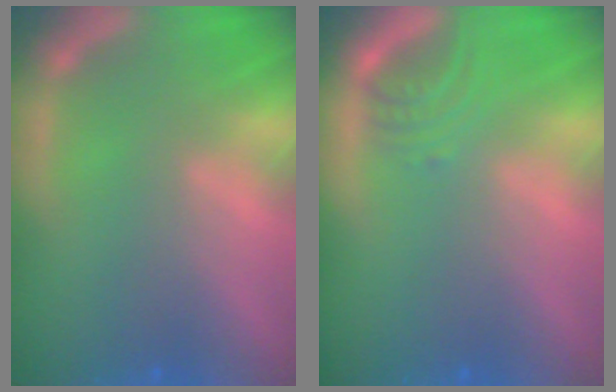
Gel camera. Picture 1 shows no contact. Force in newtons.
{"total": 2.5}